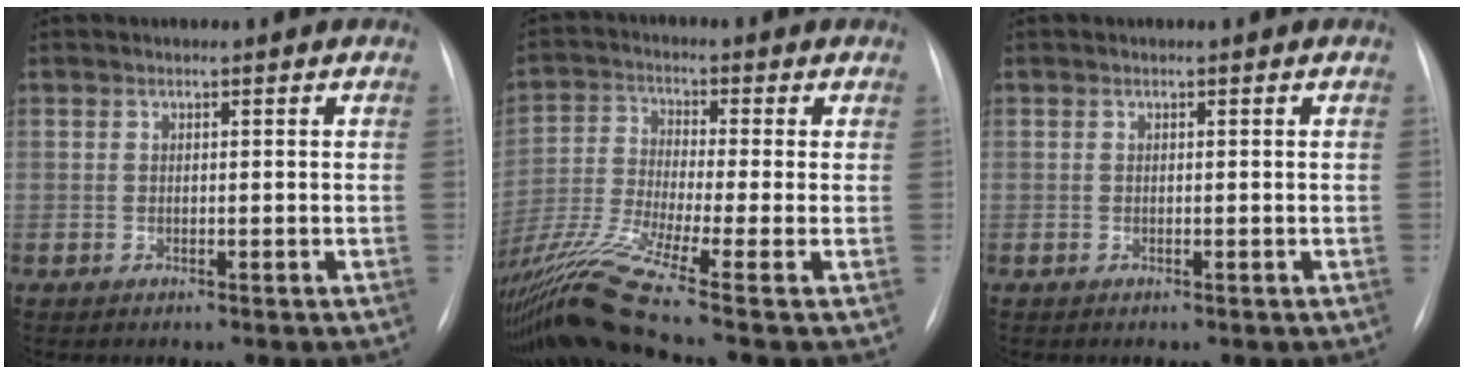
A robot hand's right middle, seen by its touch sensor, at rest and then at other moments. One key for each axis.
{"total": 13.4, "fx": -9.2, "fy": -2.1, "fz": 9.5, "tx": -0.198, "ty": -0.028, "tz": -0.175}
{"total": 0.0}